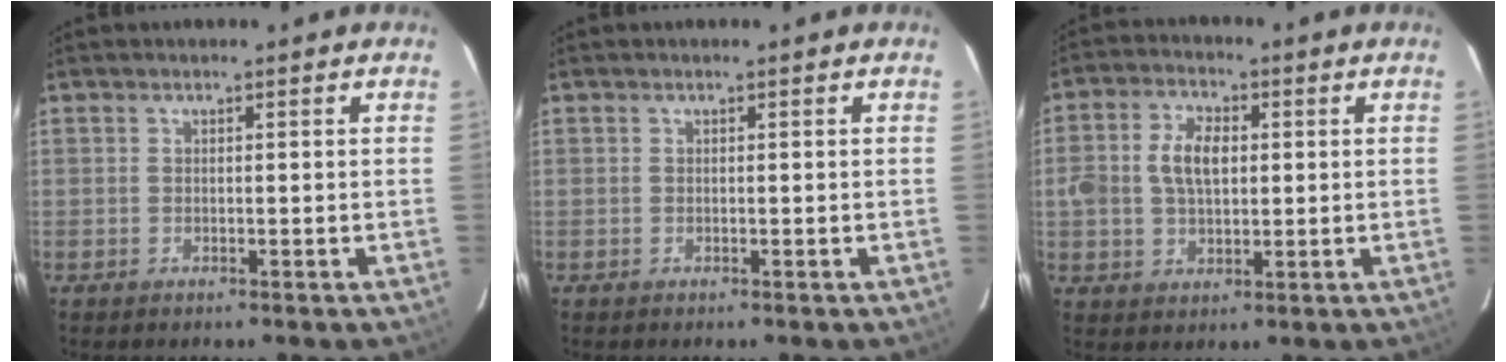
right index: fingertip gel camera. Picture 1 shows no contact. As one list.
[{"total": 0.0}, {"total": 8.0, "force": [0.8, 5.0, 6.2], "torque": [-0.118, 0.017, 0.018]}]